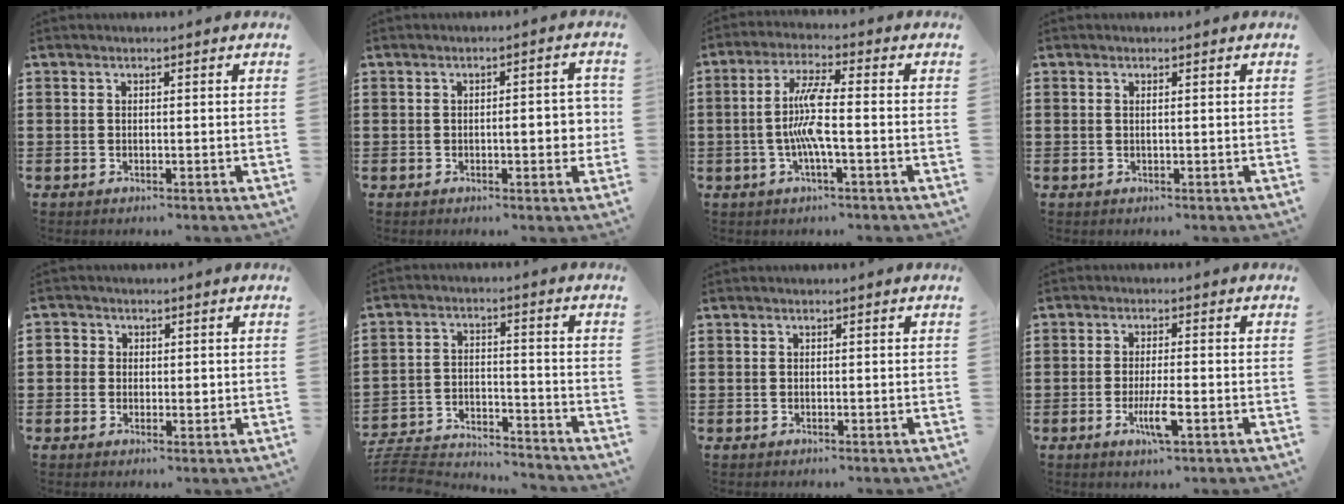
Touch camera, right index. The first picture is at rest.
{"total": 4.7, "force": [-0.6, 1.3, 4.5], "torque": [-0.051, -0.002, -0.017]}
{"total": 7.2, "force": [-1.1, 1.1, 7.0], "torque": [-0.154, -0.009, -0.031]}
{"total": 0.6, "force": [0.0, -0.1, 0.6], "torque": [-0.011, -0.003, 0.001]}
{"total": 2.4, "force": [0.2, 2.1, 1.0], "torque": [-0.027, 0.010, 0.001]}
{"total": 5.4, "force": [-5.3, 0.5, 1.1], "torque": [-0.038, -0.006, -0.111]}
{"total": 0.0}
{"total": 5.0, "force": [-1.9, 0.7, 4.6], "torque": [-0.089, -0.012, -0.034]}